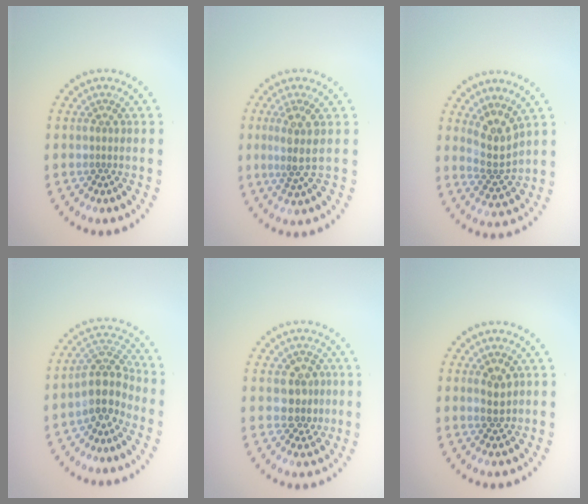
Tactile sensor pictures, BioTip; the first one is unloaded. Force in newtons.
{"total": 2.6, "press": 2.0, "slide": 1.7}
{"total": 3.0, "press": 2.3, "slide": 2.0}
{"total": 4.0, "press": 3.2, "slide": 2.4}
{"total": 2.8, "press": 2.7, "slide": 0.9}
{"total": 1.8, "press": 1.8, "slide": 0.3}